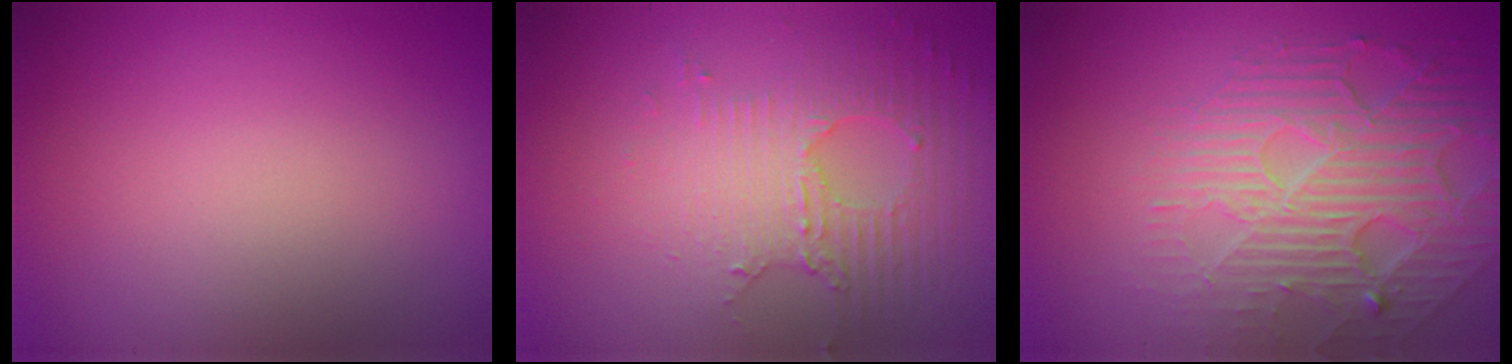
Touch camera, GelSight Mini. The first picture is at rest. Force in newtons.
{"total": 5.4, "press": 3.5, "slide": 4.1}
{"total": 6.6, "press": 4.8, "slide": 4.4}